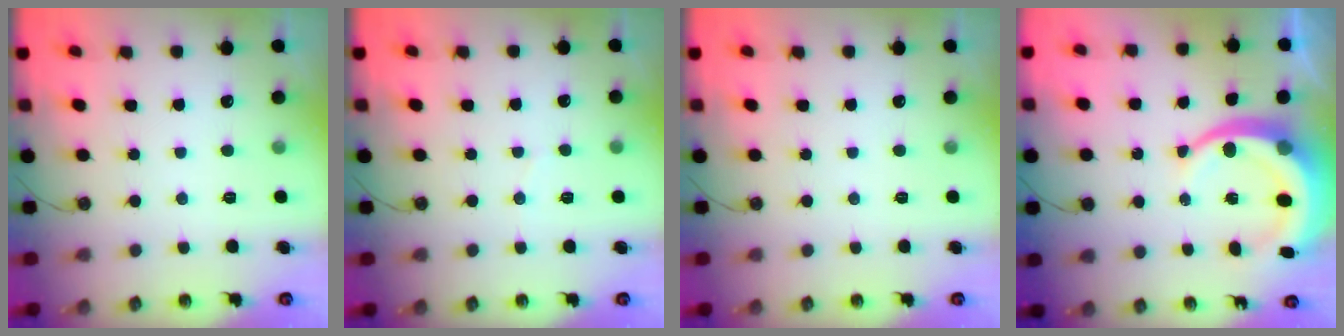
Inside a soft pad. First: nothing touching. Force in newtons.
{"total": 2.2, "press": 2.2, "slide": 0.2}
{"total": 0.0}
{"total": 12.6, "press": 12.3, "slide": 2.6}